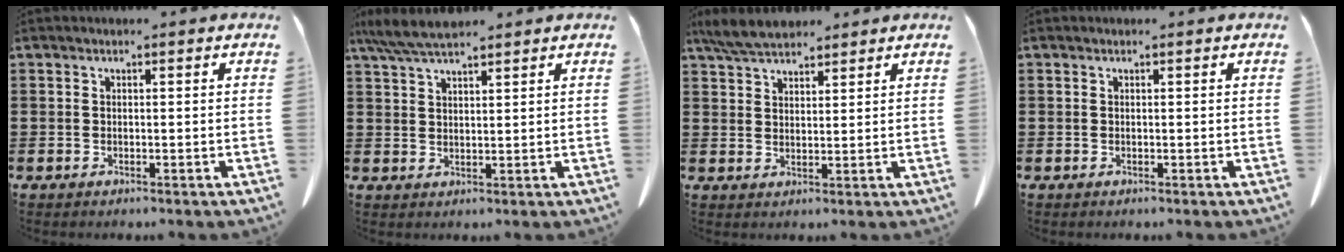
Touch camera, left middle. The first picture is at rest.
{"total": 5.5, "force": [4.5, 0.7, 3.1], "torque": [-0.070, -0.010, 0.084]}
{"total": 5.4, "force": [4.8, 1.5, 2.1], "torque": [-0.056, -0.008, 0.092]}
{"total": 0.0}